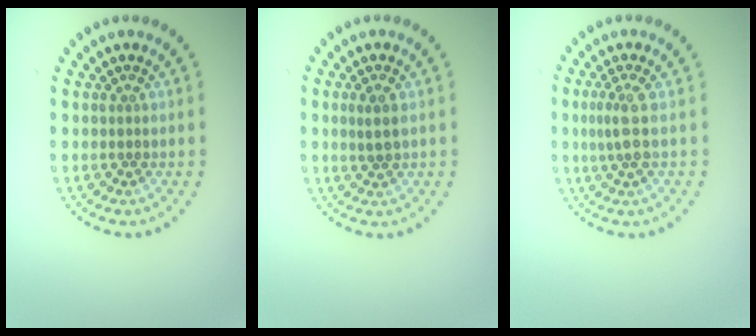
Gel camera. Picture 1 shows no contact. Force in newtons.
{"total": 1.1, "press": 0.9, "slide": 0.5}
{"total": 1.9, "press": 1.5, "slide": 1.2}